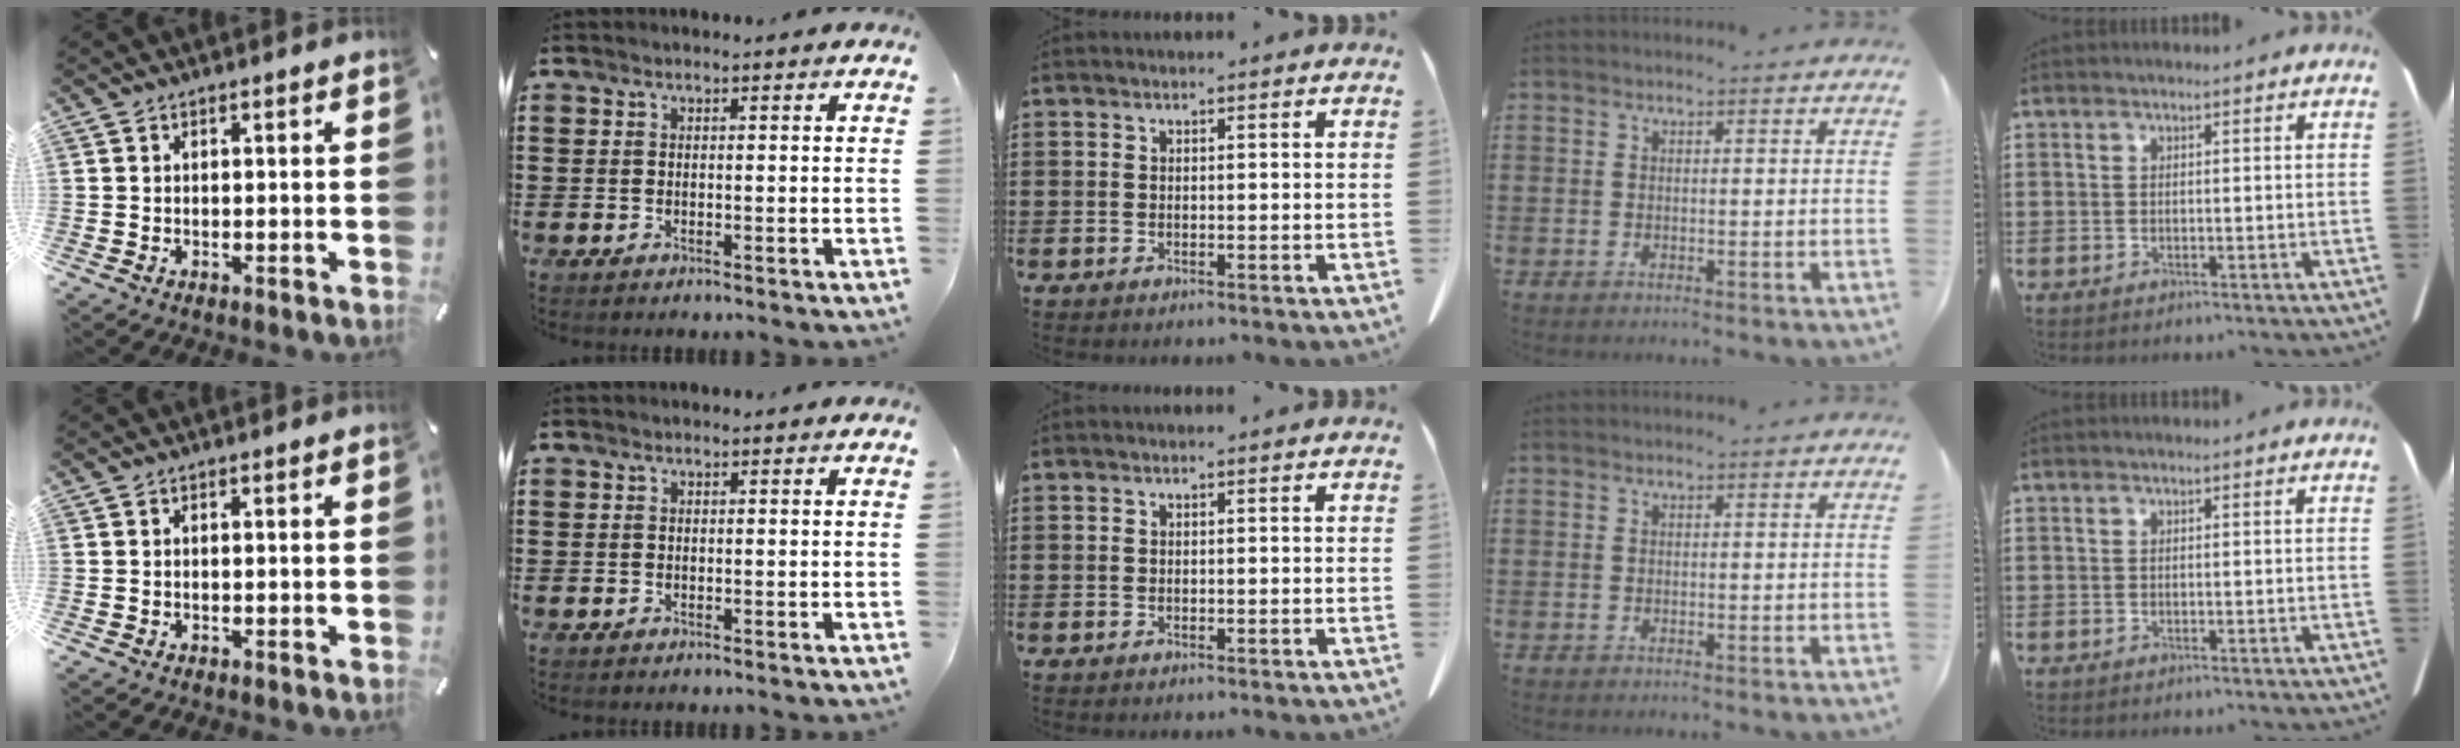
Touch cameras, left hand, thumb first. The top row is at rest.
{}